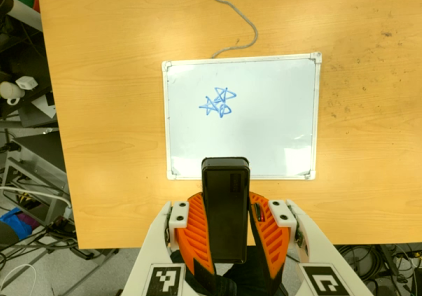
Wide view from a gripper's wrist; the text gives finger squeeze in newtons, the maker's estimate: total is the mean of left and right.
{"total": 10.1, "left": 7.9, "right": 12.3}